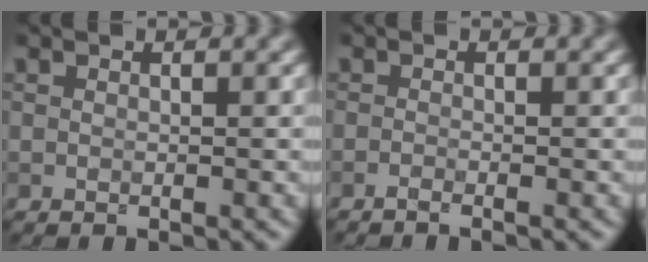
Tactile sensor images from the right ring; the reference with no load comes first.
{"total": 0.9, "force": [-0.7, 0.0, 0.5], "torque": [-0.015, 0.000, -0.018]}